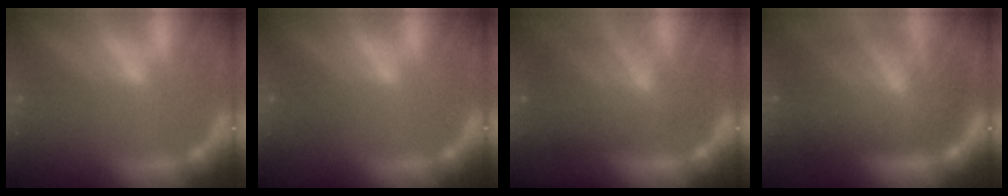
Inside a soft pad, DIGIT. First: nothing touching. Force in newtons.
{"total": 1.0}
{"total": 7.1}
{"total": 10.0}